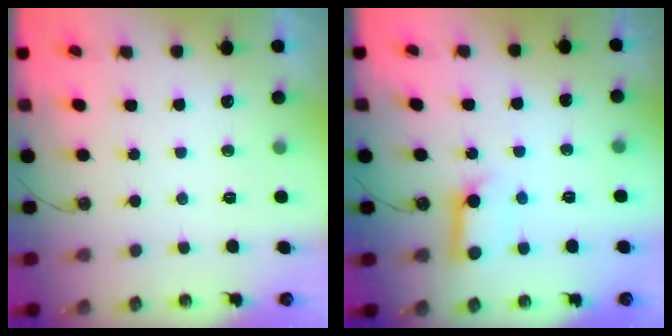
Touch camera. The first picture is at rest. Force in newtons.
{"total": 9.3, "press": 9.2, "slide": 1.0}